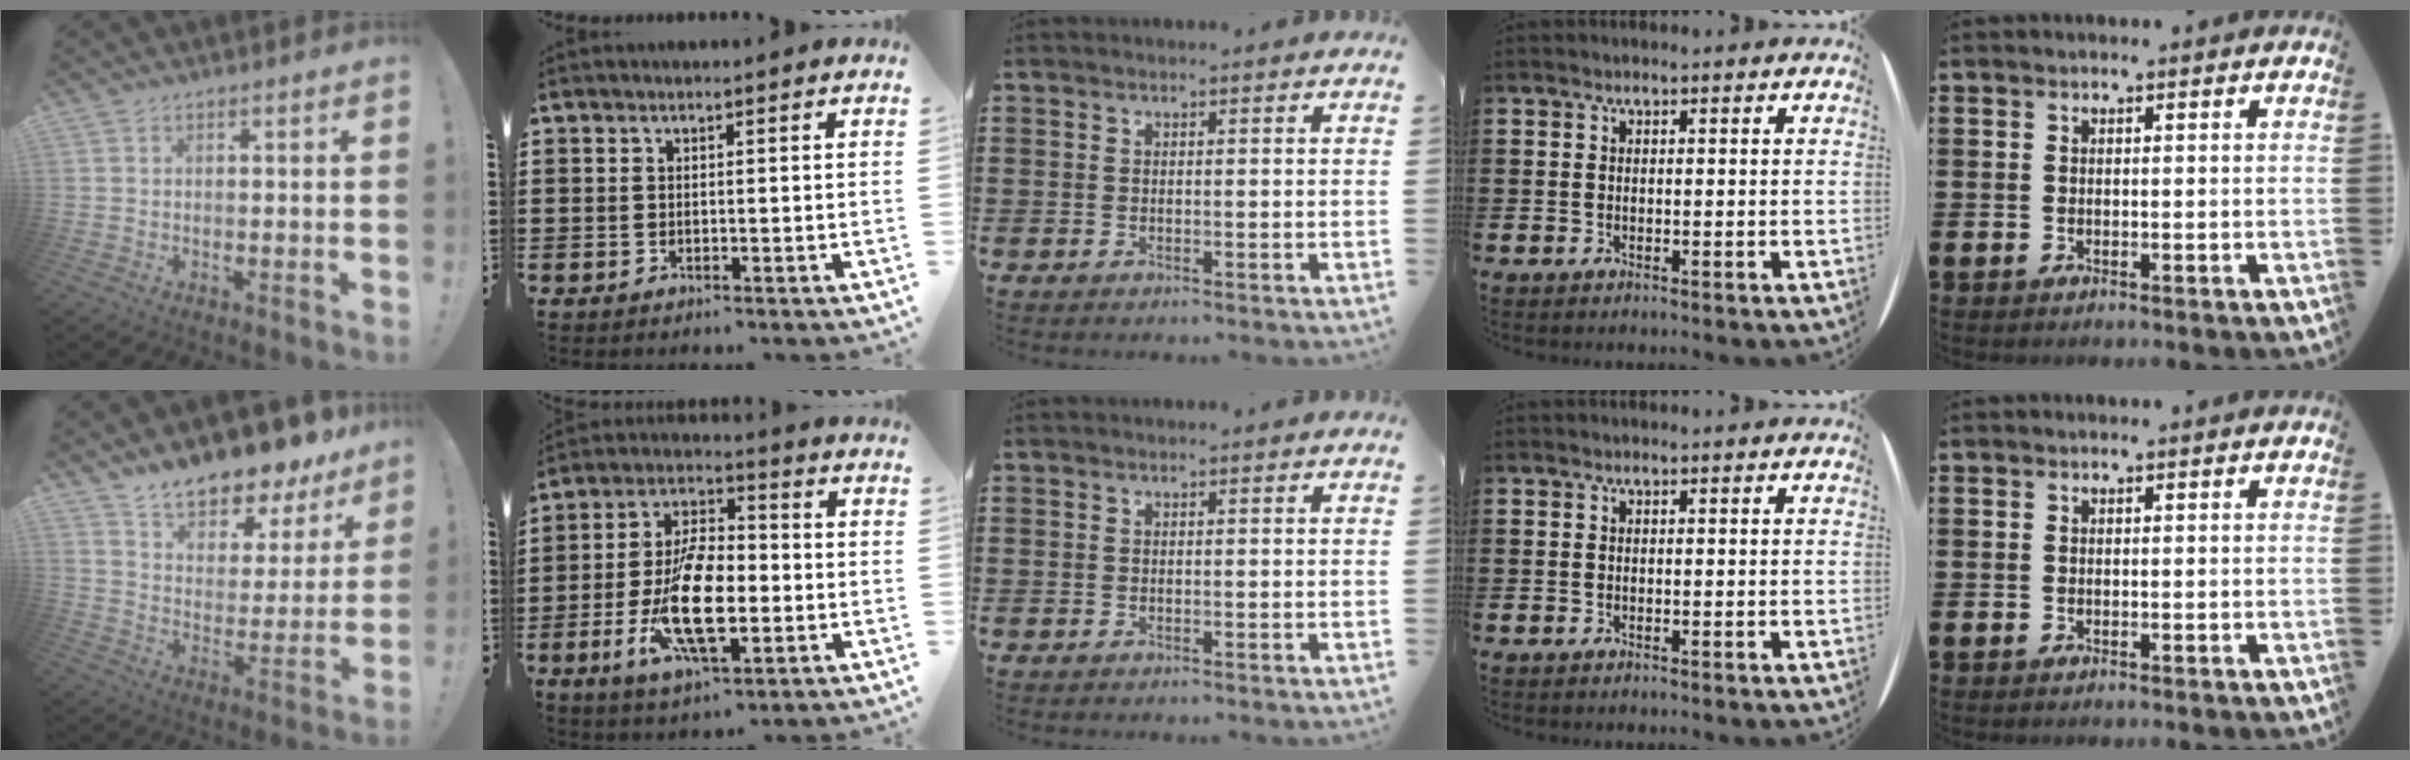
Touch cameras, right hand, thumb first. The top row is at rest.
{"thumb": {"total": 11.4, "force": [10.7, 2.7, 2.9], "torque": [-0.055, -0.101, 0.185]}, "index": {"total": 13.4, "force": [-3.3, 5.9, 11.5], "torque": [-0.247, -0.005, -0.059]}}